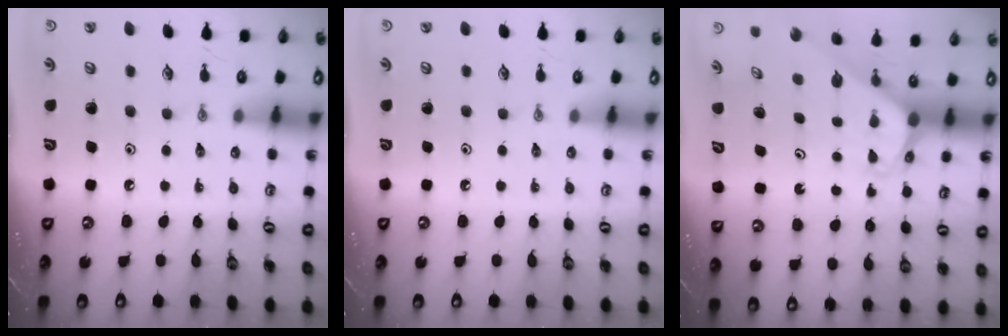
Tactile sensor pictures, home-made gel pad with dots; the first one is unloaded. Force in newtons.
{"total": 0.0}
{"total": 2.0, "press": 2.0, "slide": 0.1}